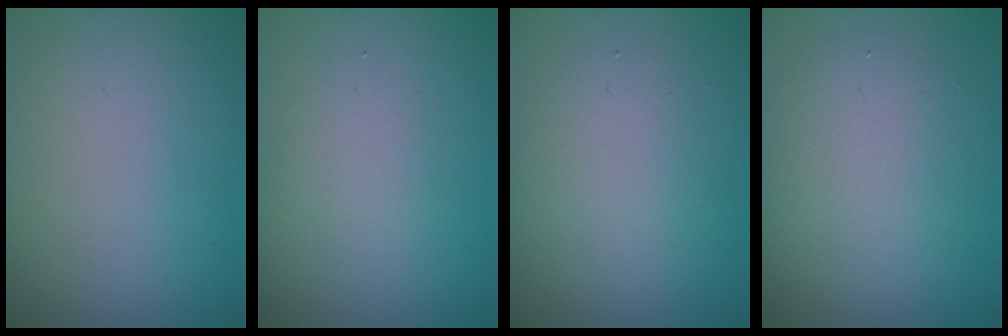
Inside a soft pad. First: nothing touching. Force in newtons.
{"total": 1.9, "press": 1.8, "slide": 0.2}
{"total": 3.5, "press": 3.4, "slide": 0.4}
{"total": 4.4, "press": 4.4, "slide": 0.3}